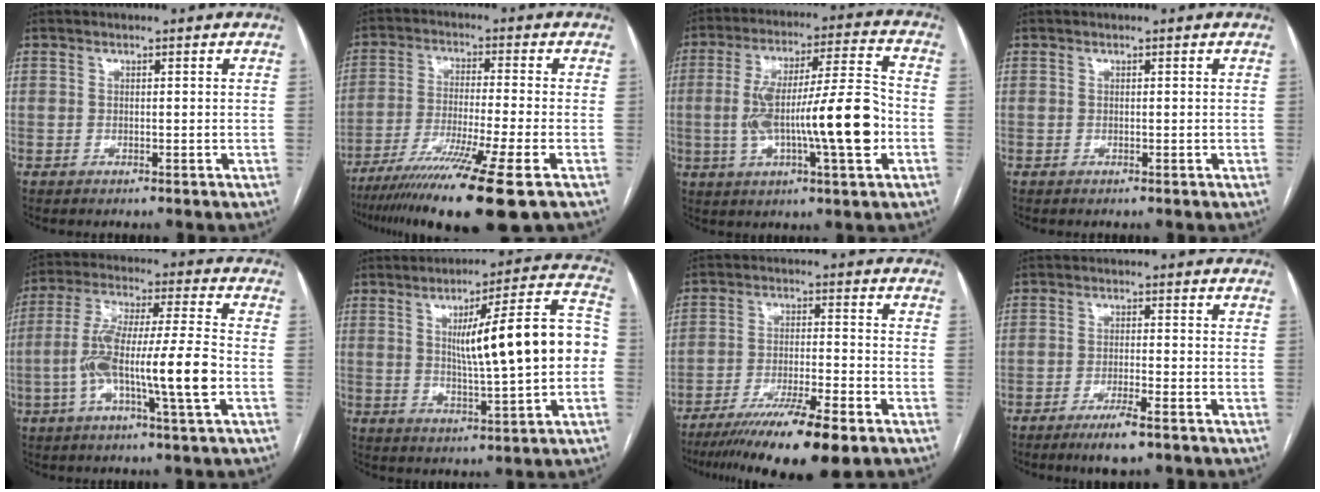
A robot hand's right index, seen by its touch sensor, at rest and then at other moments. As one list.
[{"total": 15.8, "force": [-10.5, -1.3, 11.7], "torque": [-0.196, -0.048, -0.175]}, {"total": 17.0, "force": [-2.7, 2.0, 16.7], "torque": [-0.293, 0.014, -0.041]}, {"total": 0.0}, {"total": 14.2, "force": [-3.4, 0.5, 13.8], "torque": [-0.264, 0.008, -0.066]}, {"total": 16.3, "force": [0.8, 1.5, 16.2], "torque": [-0.230, 0.030, 0.014]}, {"total": 13.8, "force": [-9.8, 0.9, 9.6], "torque": [-0.159, -0.035, -0.163]}, {"total": 5.0, "force": [-3.3, 0.4, 3.7], "torque": [-0.071, -0.010, -0.058]}]